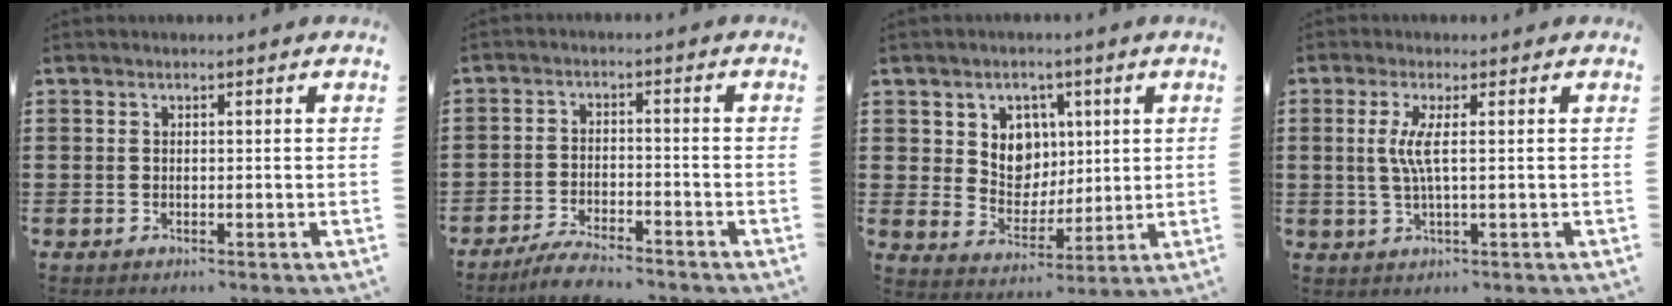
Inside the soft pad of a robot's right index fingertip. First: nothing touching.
{"total": 4.2, "force": [-4.0, 0.2, 1.2], "torque": [-0.029, 0.001, -0.080]}
{"total": 6.4, "force": [2.0, 5.7, 2.1], "torque": [-0.054, 0.006, 0.033]}
{"total": 4.2, "force": [0.4, 0.1, 4.2], "torque": [-0.094, -0.011, 0.000]}